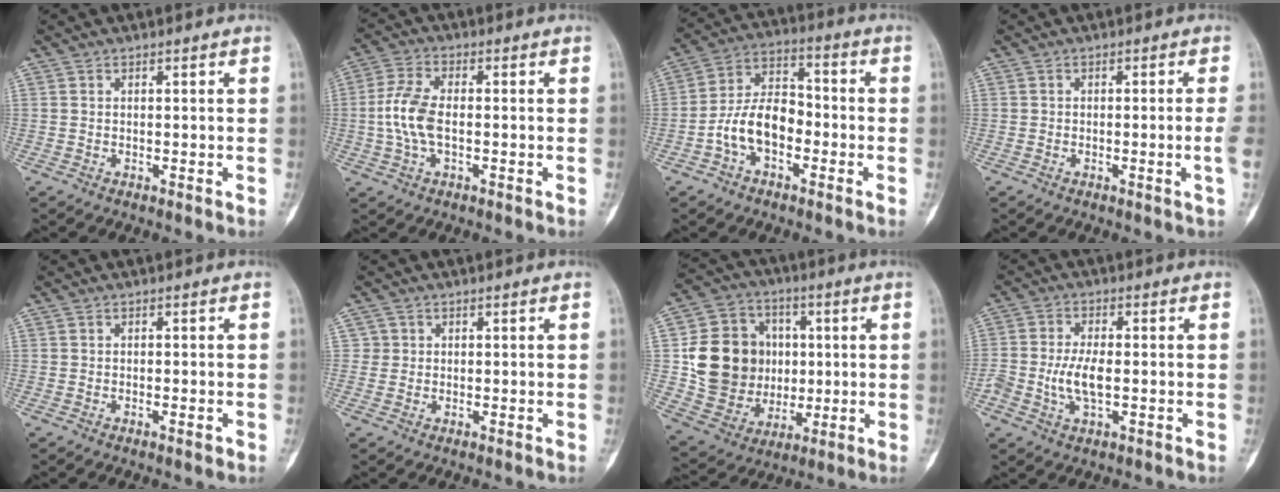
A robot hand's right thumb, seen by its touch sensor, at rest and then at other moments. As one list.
[{"total": 7.9, "force": [-0.7, 4.0, 6.8], "torque": [-0.158, 0.013, -0.020]}, {"total": 10.5, "force": [-3.5, 6.6, 7.4], "torque": [-0.128, 0.044, -0.072]}, {"total": 2.5, "force": [-0.5, -0.6, 2.3], "torque": [-0.050, 0.003, -0.006]}, {"total": 1.1, "force": [-0.5, 0.4, 0.8], "torque": [-0.014, 0.000, -0.006]}, {"total": 1.4, "force": [0.2, 1.3, -0.2], "torque": [0.018, 0.005, 0.001]}, {"total": 18.5, "force": [1.5, 16.0, 9.2], "torque": [-0.126, 0.015, 0.047]}, {"total": 6.4, "force": [-1.0, 2.9, 5.6], "torque": [-0.120, 0.004, -0.020]}]